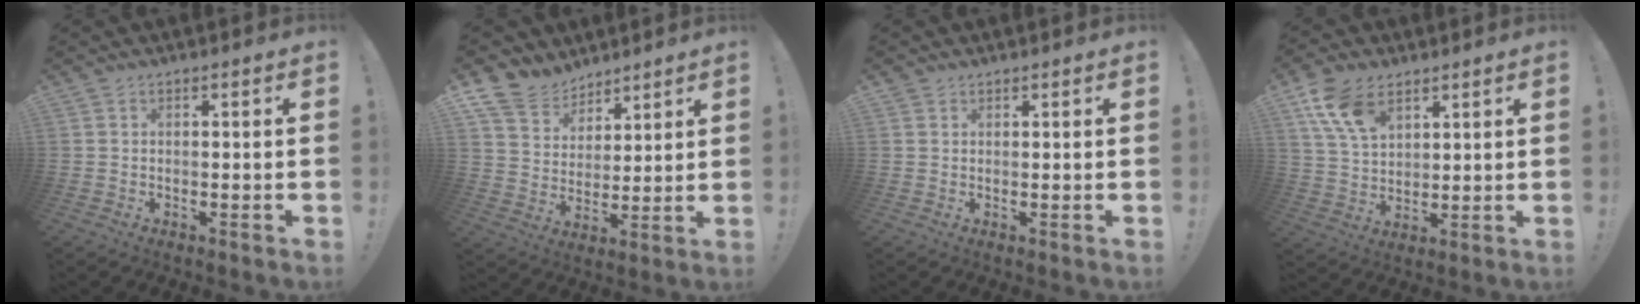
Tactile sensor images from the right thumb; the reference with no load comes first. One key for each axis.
{"total": 11.2, "fx": 8.8, "fy": 6.5, "fz": 2.1, "tx": -0.052, "ty": -0.071, "tz": 0.174}
{"total": 1.0, "fx": 0.9, "fy": 0.5, "fz": 0.0, "tx": 0.006, "ty": -0.004, "tz": 0.016}
{"total": 12.2, "fx": 7.0, "fy": 7.2, "fz": 6.8, "tx": -0.122, "ty": -0.024, "tz": 0.139}